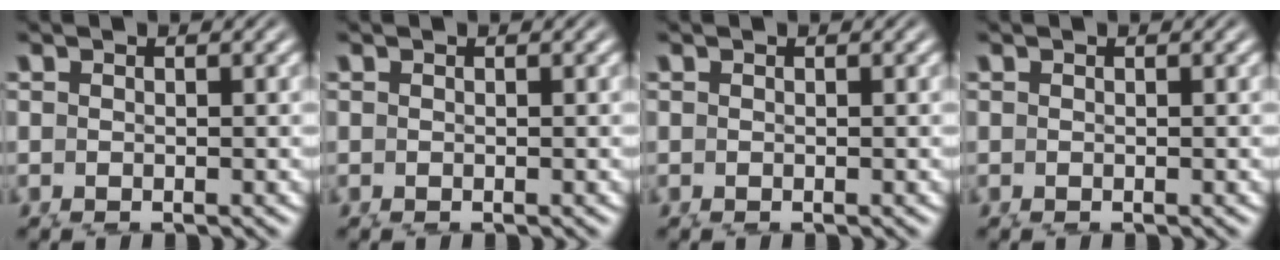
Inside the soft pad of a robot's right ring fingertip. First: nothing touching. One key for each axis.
{"total": 0.0}
{"total": 0.0}
{"total": 0.0}